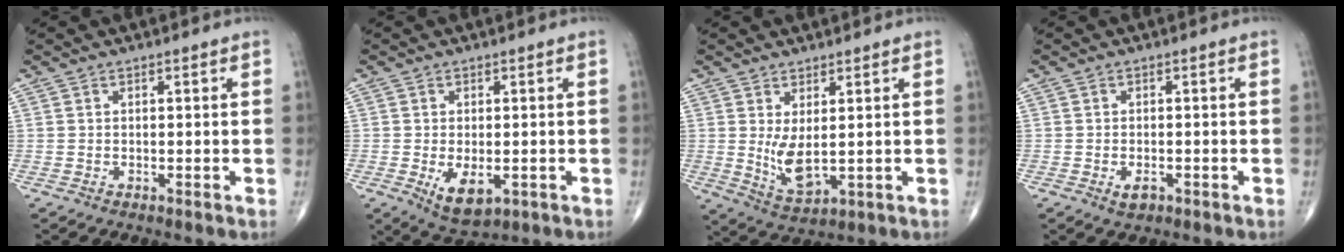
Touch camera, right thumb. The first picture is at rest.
{"total": 6.2, "force": [-1.6, 3.3, 5.0], "torque": [-0.077, -0.013, -0.015]}
{"total": 6.4, "force": [0.8, 2.7, 5.8], "torque": [-0.106, -0.023, 0.029]}
{"total": 2.1, "force": [-1.0, 1.2, 1.5], "torque": [-0.022, 0.001, -0.013]}